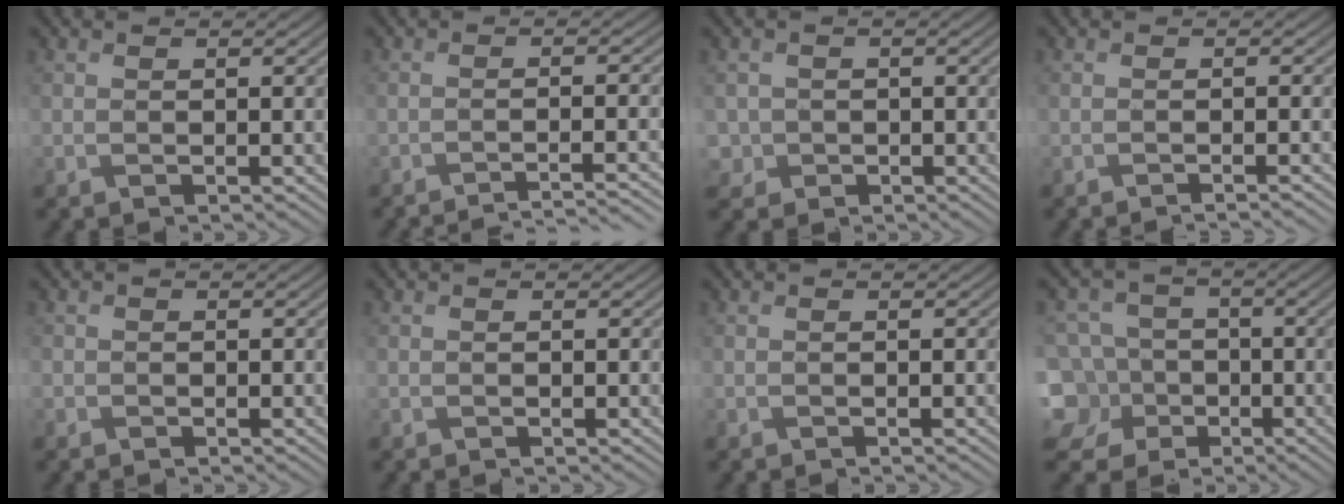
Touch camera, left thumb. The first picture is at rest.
{"total": 4.6, "force": [-3.6, 0.4, 2.8], "torque": [-0.042, 0.005, -0.068]}
{"total": 2.7, "force": [-0.6, 2.6, 0.3], "torque": [-0.008, -0.006, -0.018]}
{"total": 1.6, "force": [-0.9, 0.3, 1.3], "torque": [-0.007, -0.002, -0.024]}
{"total": 1.0, "force": [-0.4, 0.9, 0.0], "torque": [0.001, -0.006, -0.014]}
{"total": 0.0}
{"total": 0.0}
{"total": 13.0, "force": [-4.1, 11.5, 4.6], "torque": [-0.162, -0.012, -0.095]}